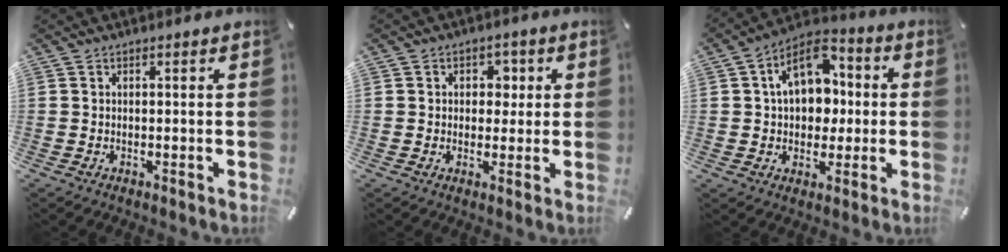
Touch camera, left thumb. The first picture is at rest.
{"total": 4.7, "force": [0.5, 4.0, 2.5], "torque": [-0.023, -0.002, -0.001]}
{"total": 13.2, "force": [2.4, 10.0, 8.4], "torque": [-0.143, -0.004, 0.045]}